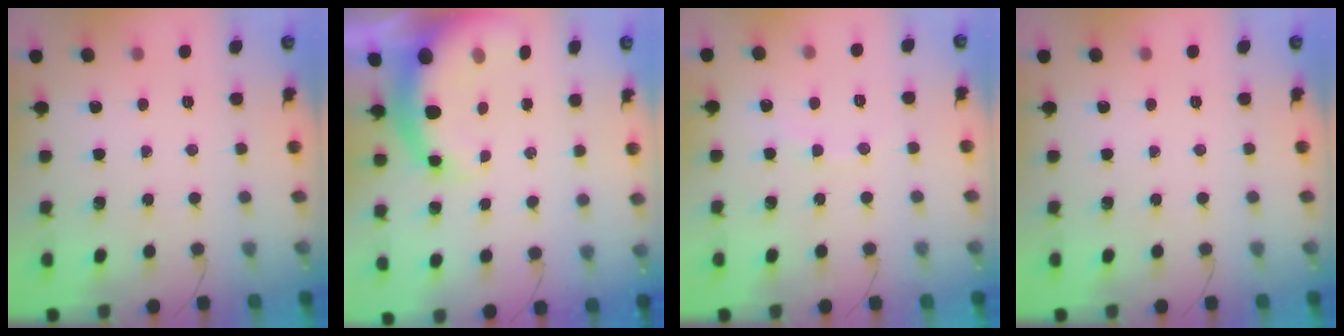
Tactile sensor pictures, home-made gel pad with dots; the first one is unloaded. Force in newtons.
{"total": 6.7, "press": 6.6, "slide": 1.2}
{"total": 3.4, "press": 3.2, "slide": 1.1}
{"total": 0.0}